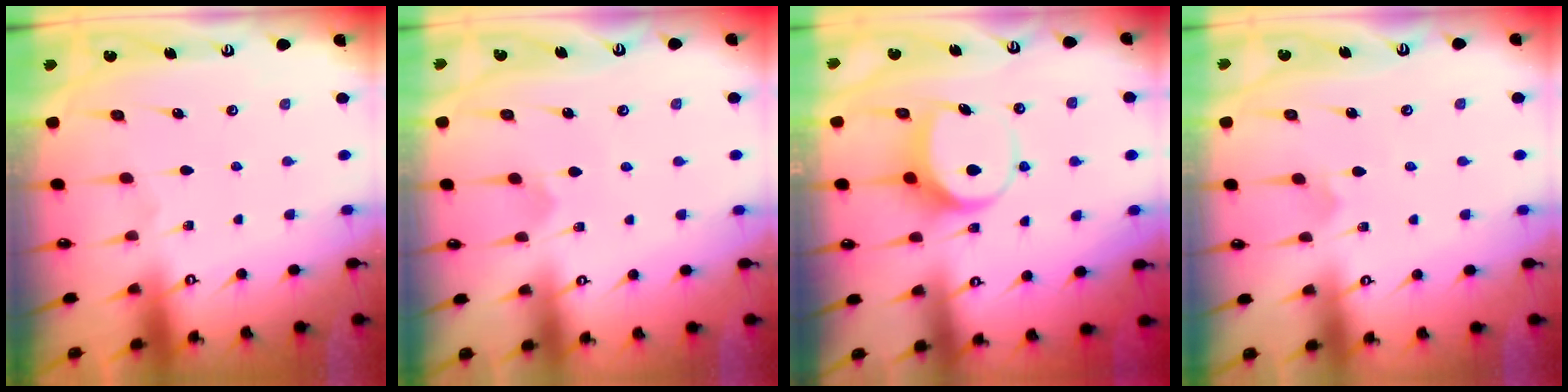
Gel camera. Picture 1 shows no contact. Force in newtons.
{"total": 2.3, "press": 2.3, "slide": 0.2}
{"total": 7.0, "press": 7.0, "slide": 0.6}
{"total": 1.9, "press": 1.9, "slide": 0.1}